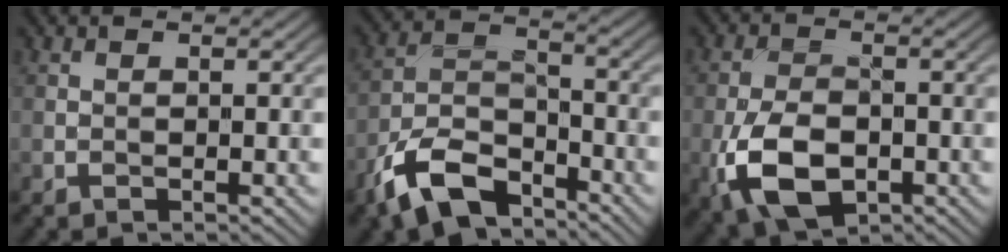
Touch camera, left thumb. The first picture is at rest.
{"total": 10.0, "force": [-6.8, 4.6, 5.8], "torque": [-0.116, -0.006, -0.146]}
{"total": 8.8, "force": [-3.3, 5.1, 6.4], "torque": [-0.147, -0.016, -0.070]}